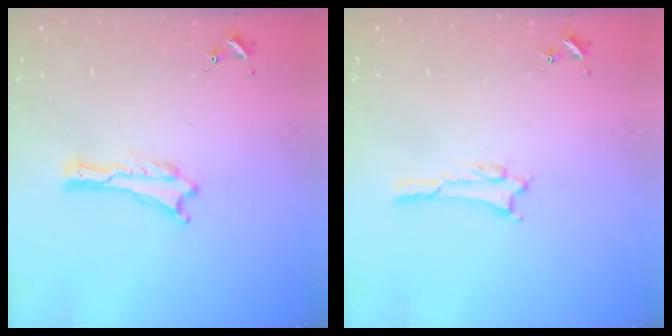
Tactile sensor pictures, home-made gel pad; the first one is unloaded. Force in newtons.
{"total": 0.5, "press": 0.5, "slide": 0.1}